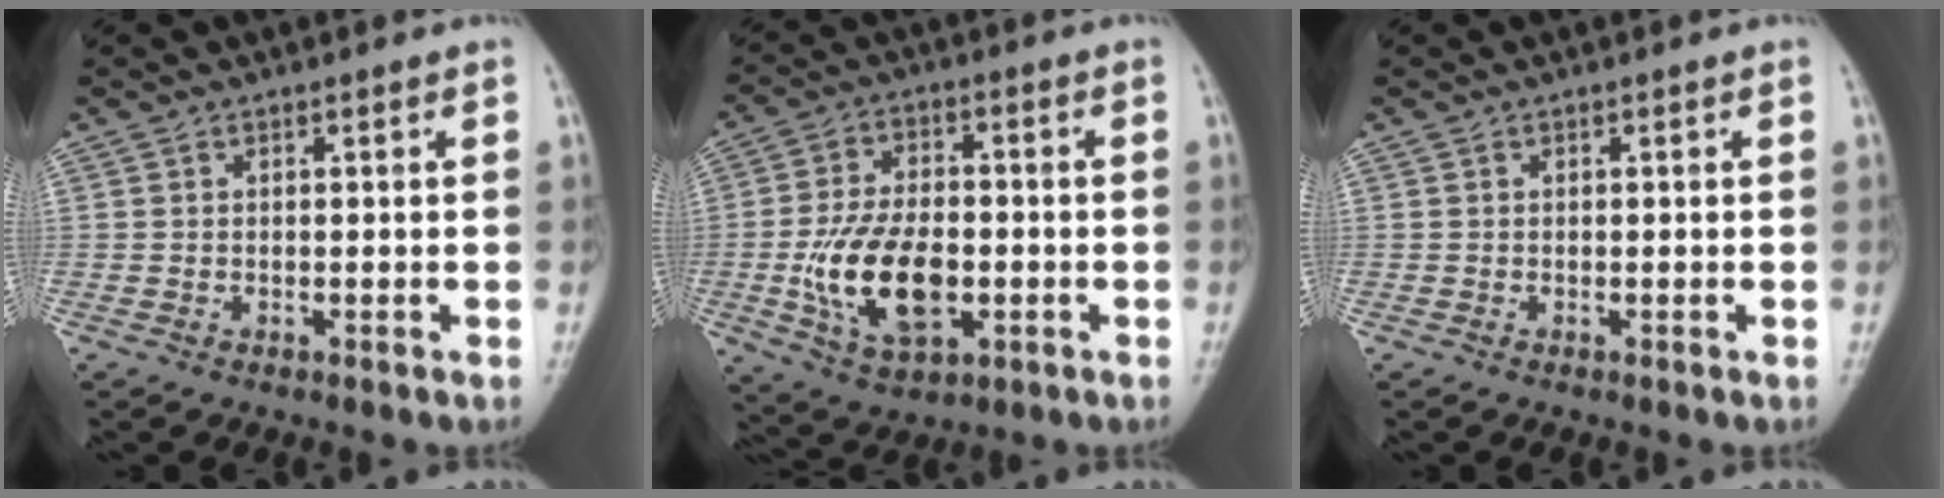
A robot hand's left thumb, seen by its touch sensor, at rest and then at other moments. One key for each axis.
{"total": 14.3, "fx": -3.0, "fy": 8.1, "fz": 11.4, "tx": -0.195, "ty": 0.007, "tz": -0.046}
{"total": 0.0}